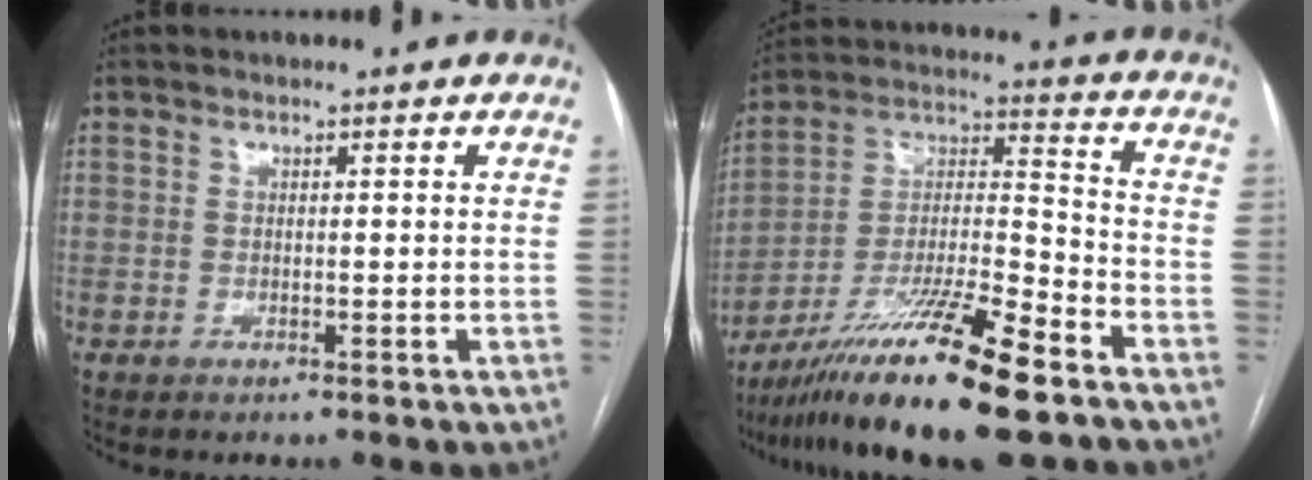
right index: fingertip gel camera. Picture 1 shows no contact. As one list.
[{"total": 19.5, "force": [-13.5, 1.2, 14.0], "torque": [-0.266, -0.027, -0.241]}]